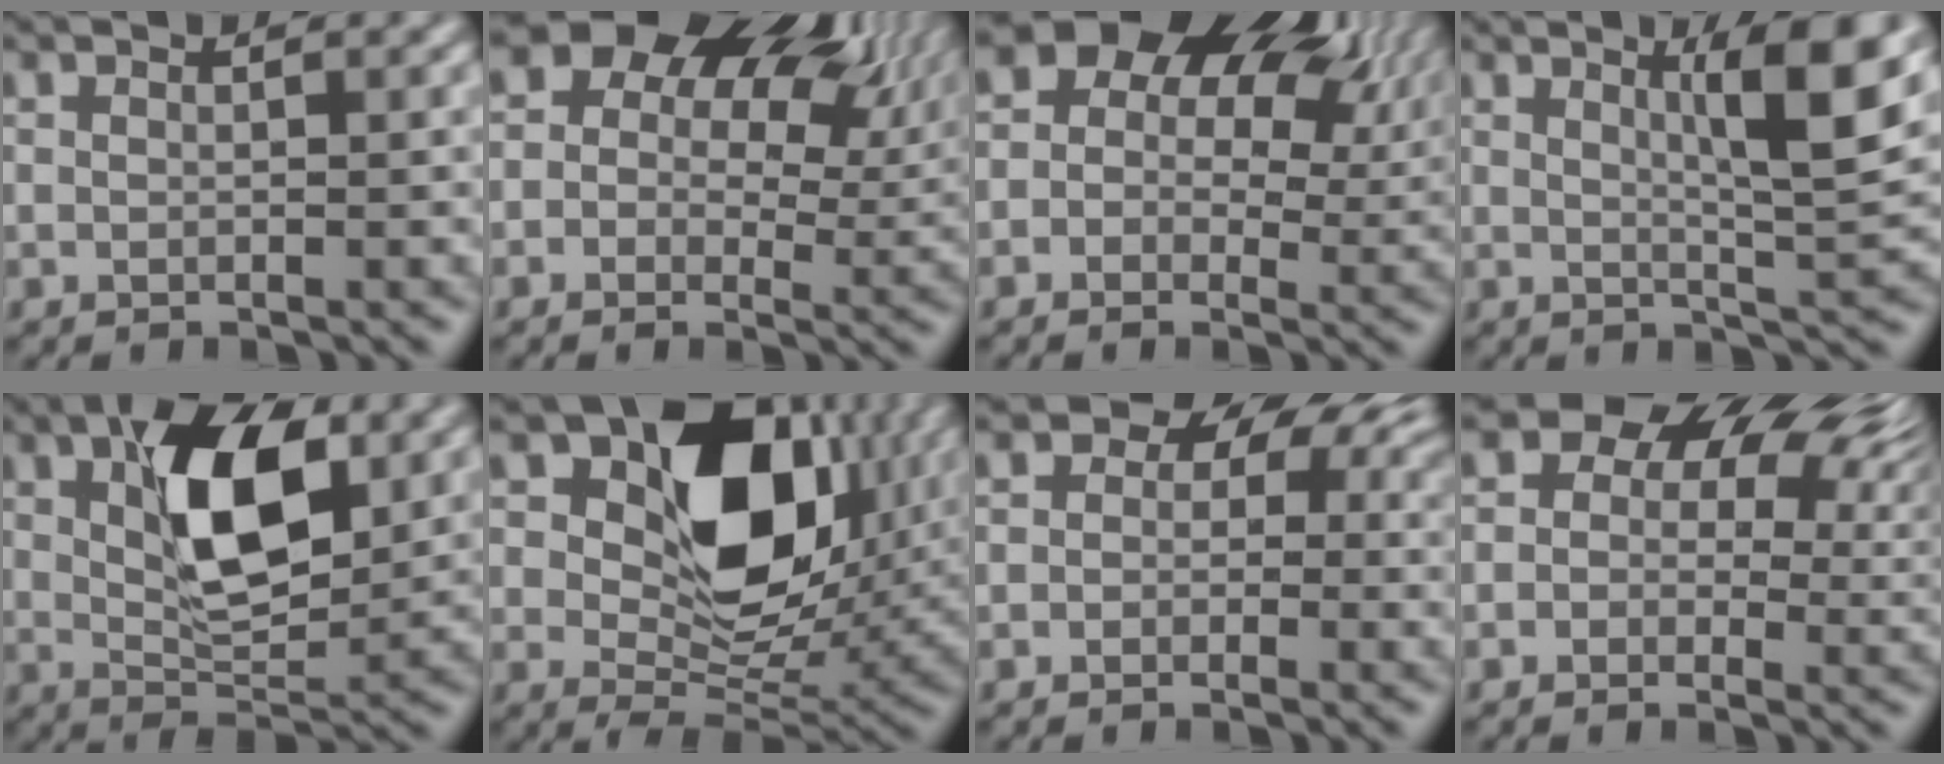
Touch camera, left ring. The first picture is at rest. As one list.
[{"total": 14.7, "force": [6.2, 9.9, 8.9], "torque": [-0.135, 0.063, 0.093]}, {"total": 12.9, "force": [5.5, 8.9, 7.5], "torque": [-0.104, 0.062, 0.076]}, {"total": 5.9, "force": [2.3, 0.8, 5.4], "torque": [-0.072, -0.002, 0.037]}, {"total": 8.8, "force": [2.2, 4.2, 7.4], "torque": [-0.124, 0.010, 0.036]}, {"total": 12.2, "force": [3.6, 7.6, 8.8], "torque": [-0.125, 0.004, 0.062]}, {"total": 8.1, "force": [1.7, 6.4, 4.6], "torque": [-0.051, 0.036, -0.005]}, {"total": 12.4, "force": [4.4, 8.5, 7.9], "torque": [-0.103, 0.038, 0.061]}]